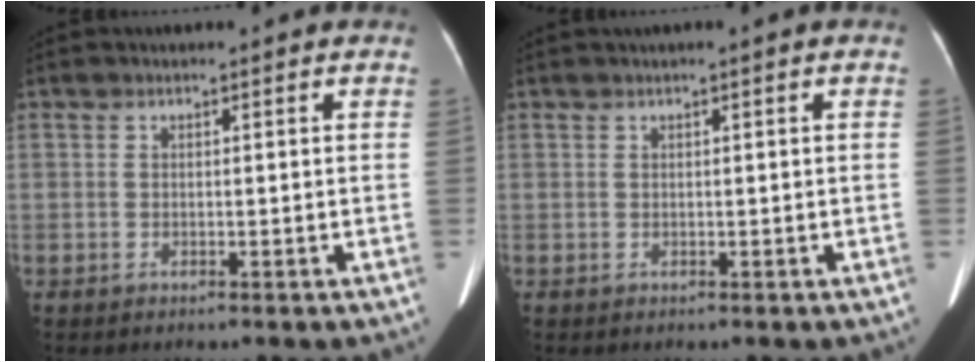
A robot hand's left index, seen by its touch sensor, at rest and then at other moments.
{"total": 0.5, "force": [0.1, -0.1, 0.5], "torque": [-0.014, 0.006, 0.005]}